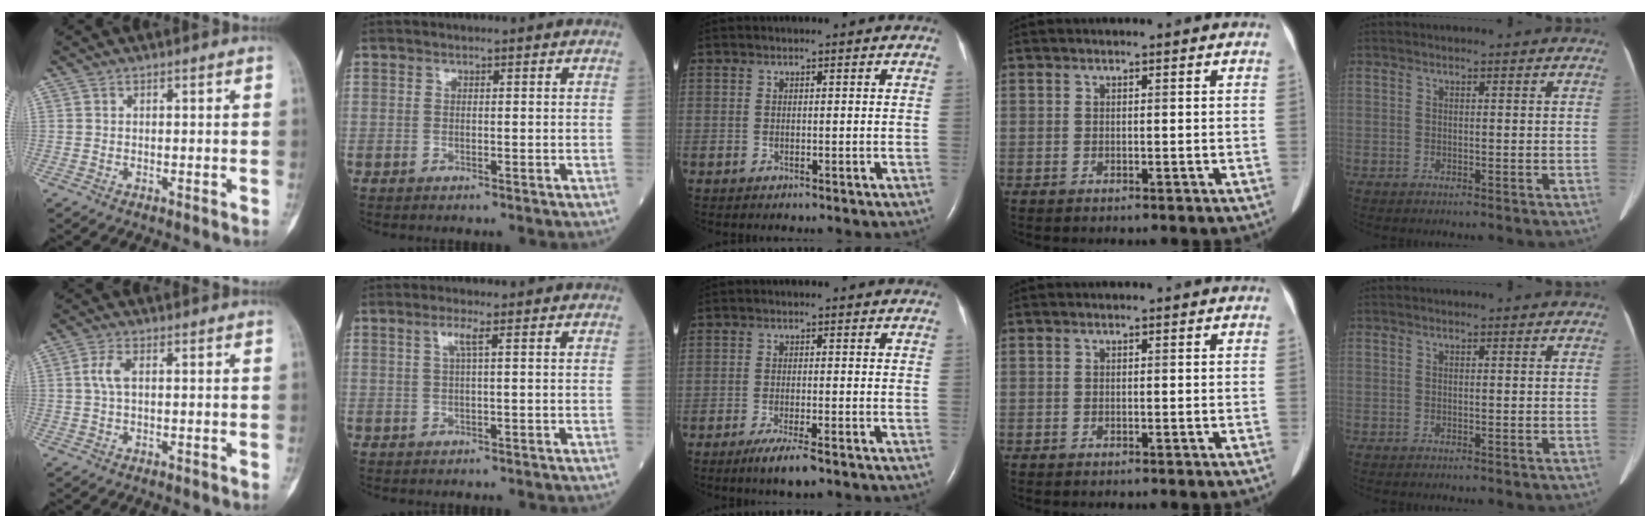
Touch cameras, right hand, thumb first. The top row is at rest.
{"thumb": {"total": 3.0, "force": [0.4, 1.3, 2.7], "torque": [-0.068, 0.005, 0.006]}, "index": {"total": 1.9, "force": [0.6, -0.3, 1.8], "torque": [-0.041, 0.005, 0.013]}, "middle": {"total": 4.4, "force": [-2.9, 0.4, 3.3], "torque": [-0.062, -0.012, -0.049]}}